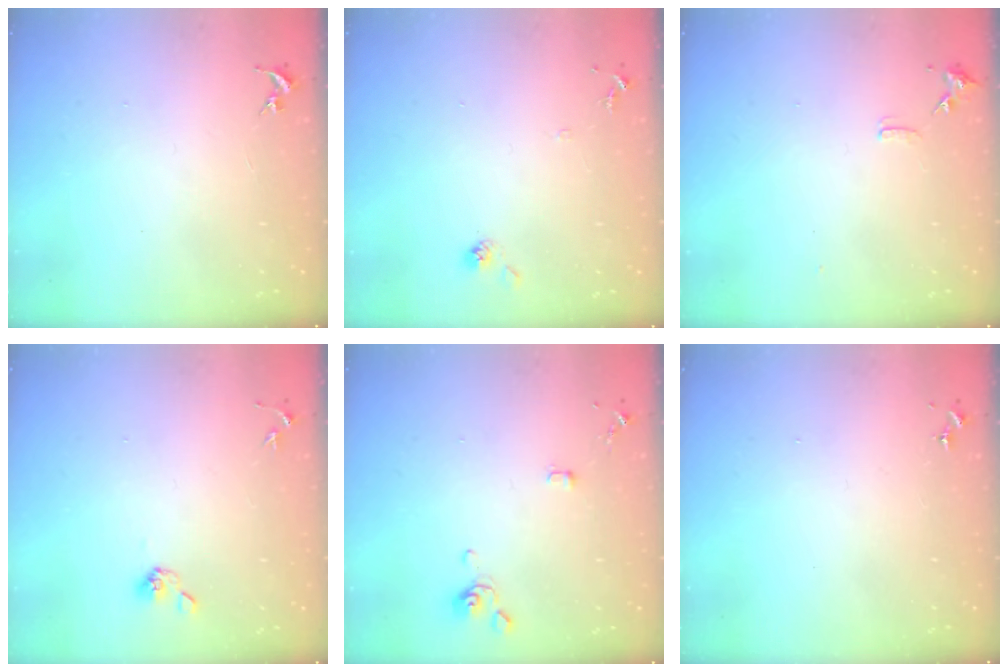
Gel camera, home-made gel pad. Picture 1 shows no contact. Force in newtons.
{"total": 7.3, "press": 7.3, "slide": 0.4}
{"total": 6.8, "press": 6.7, "slide": 0.9}
{"total": 5.0, "press": 4.7, "slide": 1.7}
{"total": 4.0, "press": 4.0, "slide": 0.8}
{"total": 0.0}